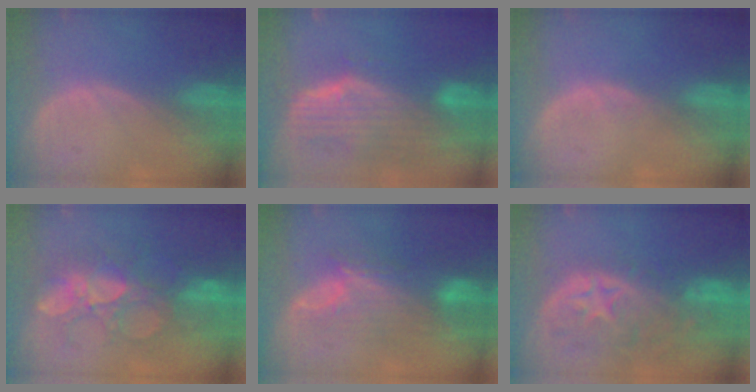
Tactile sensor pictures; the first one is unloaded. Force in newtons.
{"total": 10.5, "press": 9.0, "slide": 5.4}
{"total": 0.7, "press": 0.6, "slide": 0.2}
{"total": 9.0, "press": 8.8, "slide": 1.7}
{"total": 9.0, "press": 8.0, "slide": 4.1}
{"total": 11.0, "press": 9.8, "slide": 5.1}